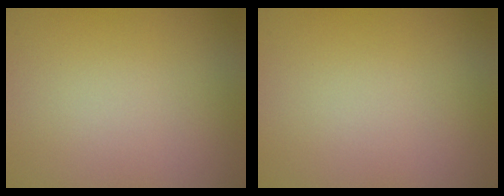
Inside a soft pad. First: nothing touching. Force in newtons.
{"total": 0.0}